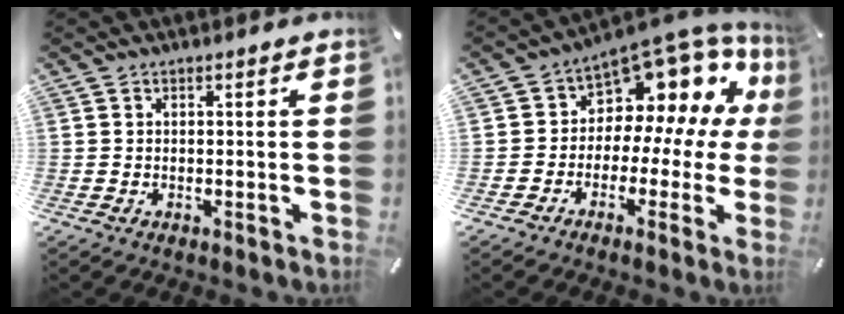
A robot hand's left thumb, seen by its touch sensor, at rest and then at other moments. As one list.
[{"total": 9.9, "force": [5.9, 6.5, 4.5], "torque": [-0.082, -0.073, 0.103]}]